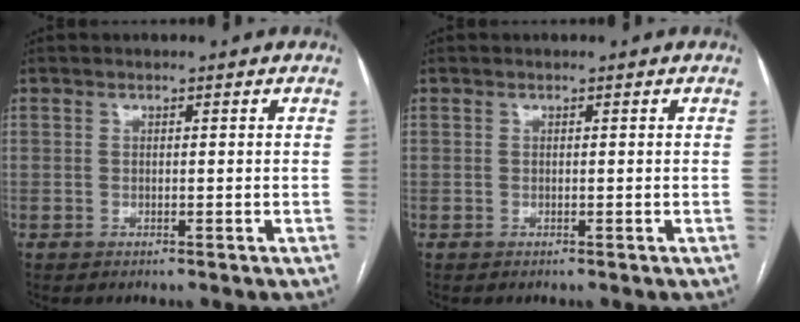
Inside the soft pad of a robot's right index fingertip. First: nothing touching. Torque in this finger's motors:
{"motor_torque": [0.00, 0.00, 0.00, 0.00]}